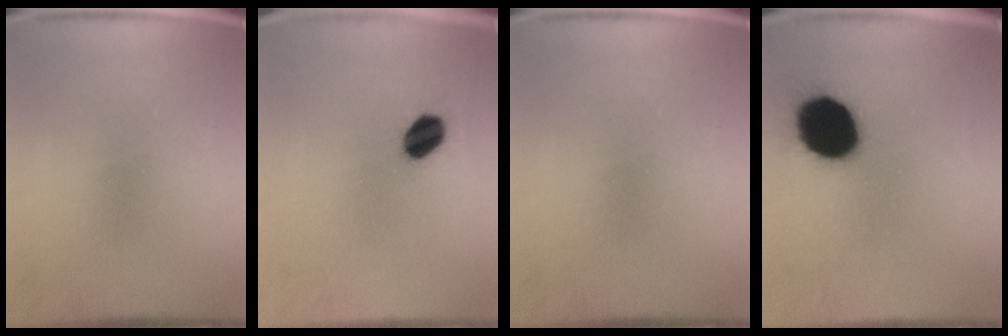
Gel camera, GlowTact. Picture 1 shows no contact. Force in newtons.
{"total": 7.5}
{"total": 0.0}
{"total": 19.4}